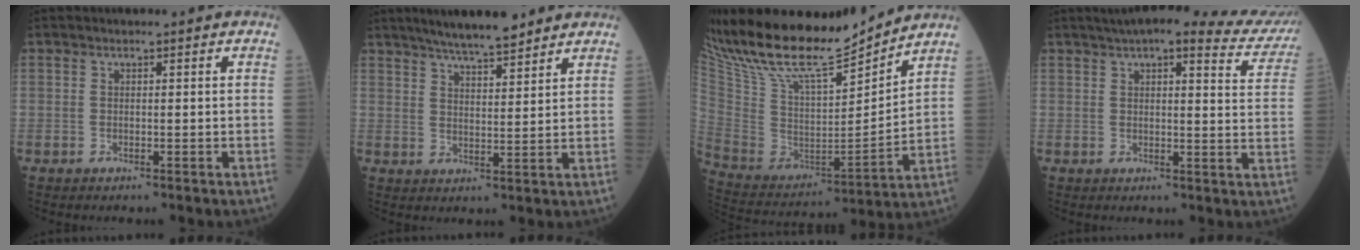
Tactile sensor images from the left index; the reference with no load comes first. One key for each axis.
{"total": 9.4, "fx": 8.0, "fy": 1.2, "fz": 4.7, "tx": -0.075, "ty": 0.016, "tz": 0.130}
{"total": 22.4, "fx": 20.0, "fy": 3.8, "fz": 9.4, "tx": -0.195, "ty": -0.014, "tz": 0.354}
{"total": 17.0, "fx": 15.7, "fy": 2.3, "fz": 5.9, "tx": -0.067, "ty": -0.020, "tz": 0.174}